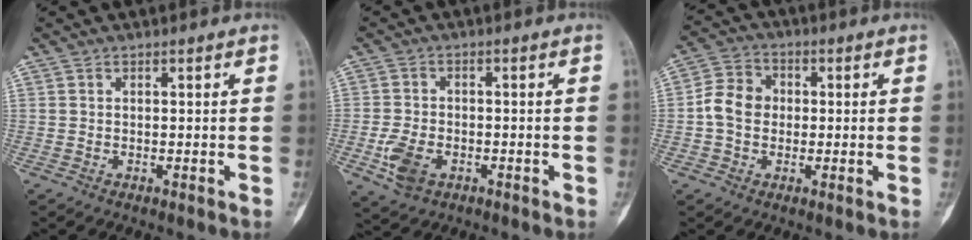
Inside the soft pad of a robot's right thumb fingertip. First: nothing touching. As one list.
[{"total": 6.3, "force": [-2.4, 4.1, 4.2], "torque": [-0.083, 0.006, -0.041]}, {"total": 7.2, "force": [-0.4, 6.1, 3.8], "torque": [-0.056, 0.021, -0.018]}]